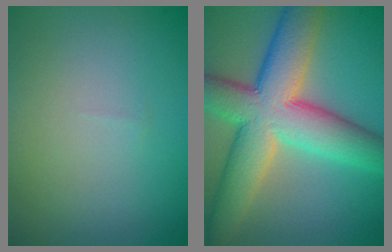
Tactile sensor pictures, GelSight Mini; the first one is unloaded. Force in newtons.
{"total": 11.5, "press": 11.5, "slide": 0.5}